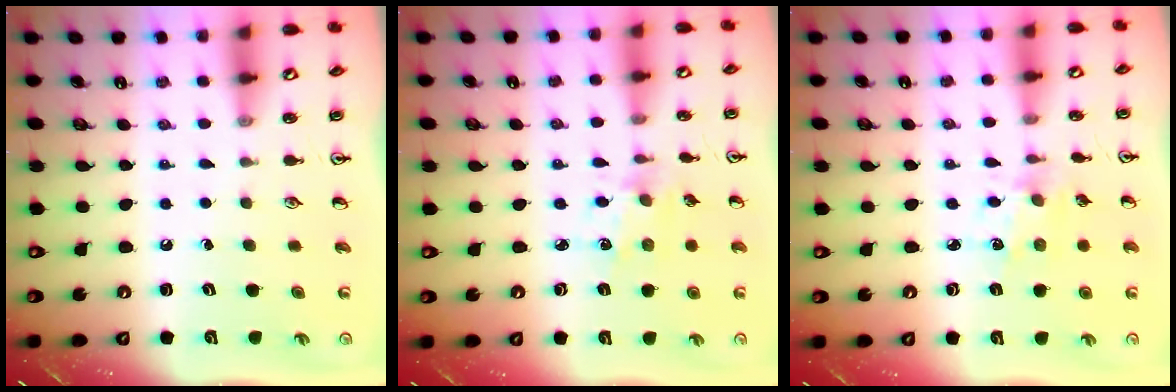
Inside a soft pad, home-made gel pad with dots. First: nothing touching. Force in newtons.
{"total": 2.9, "press": 2.8, "slide": 0.8}
{"total": 2.9, "press": 2.8, "slide": 0.8}